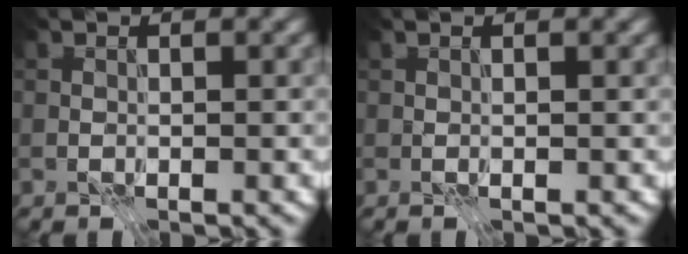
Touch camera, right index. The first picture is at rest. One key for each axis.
{"total": 0.0}